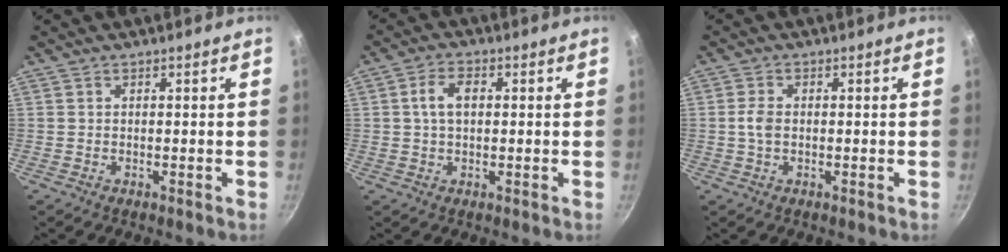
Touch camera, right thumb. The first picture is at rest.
{"total": 4.8, "force": [0.7, 2.9, 3.8], "torque": [-0.064, 0.011, 0.011]}
{"total": 2.7, "force": [-0.2, 1.6, 2.1], "torque": [-0.045, 0.008, -0.005]}